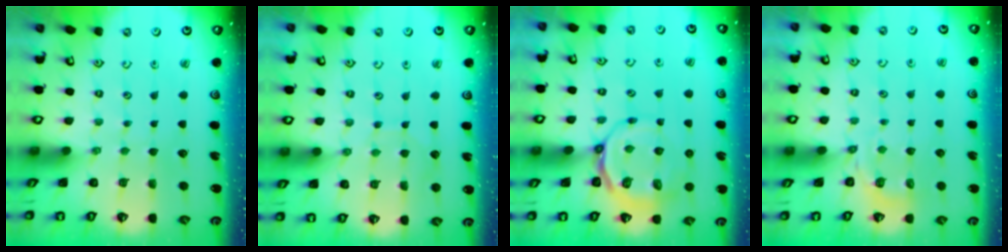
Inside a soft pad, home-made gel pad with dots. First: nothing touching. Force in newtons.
{"total": 5.3, "press": 5.3, "slide": 0.7}
{"total": 11.3, "press": 10.9, "slide": 3.0}
{"total": 2.9, "press": 2.2, "slide": 1.8}